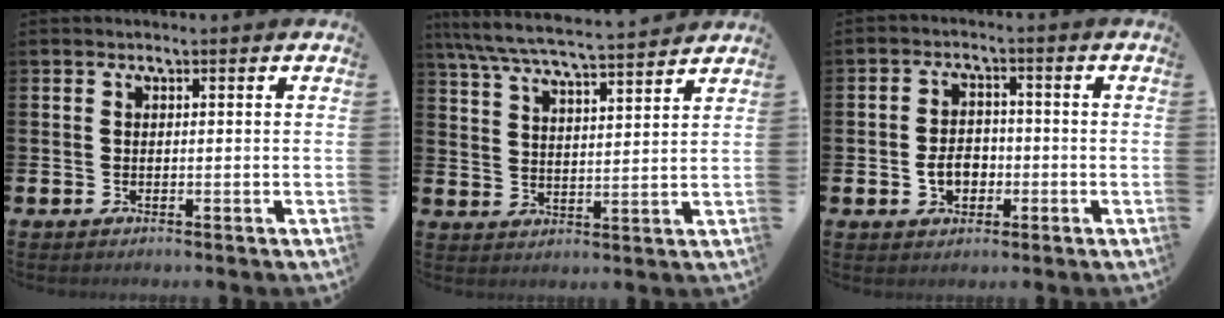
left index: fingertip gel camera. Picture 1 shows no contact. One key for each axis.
{"total": 6.6, "fx": 6.2, "fy": 0.4, "fz": 2.2, "tx": -0.067, "ty": -0.042, "tz": 0.107}
{"total": 4.0, "fx": -1.1, "fy": 2.9, "fz": 2.5, "tx": -0.032, "ty": -0.002, "tz": -0.027}